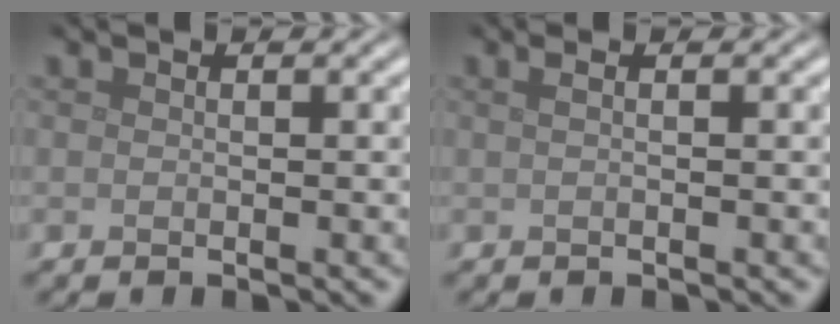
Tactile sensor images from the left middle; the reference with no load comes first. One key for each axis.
{"total": 1.4, "fx": 0.5, "fy": 0.6, "fz": 1.2, "tx": -0.011, "ty": -0.002, "tz": -0.005}